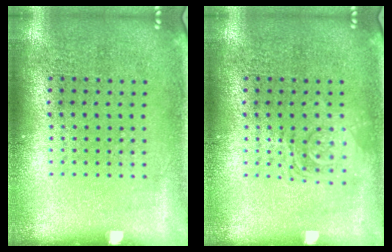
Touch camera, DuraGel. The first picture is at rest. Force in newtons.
{"total": 2.3, "press": 2.3, "slide": 0.5}